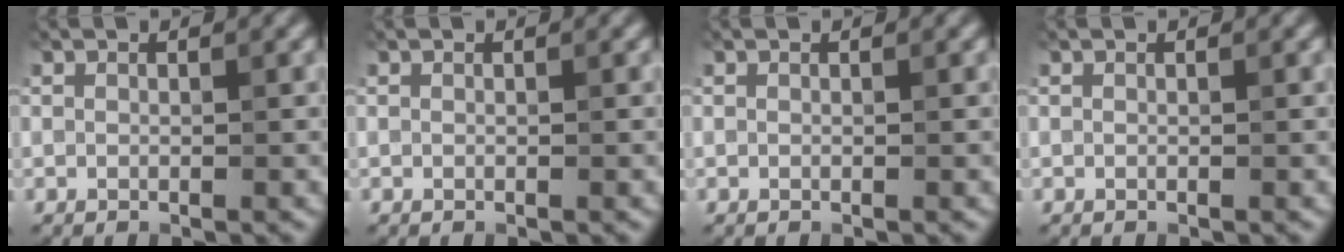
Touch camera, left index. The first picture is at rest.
{"total": 0.0}
{"total": 0.0}
{"total": 0.0}